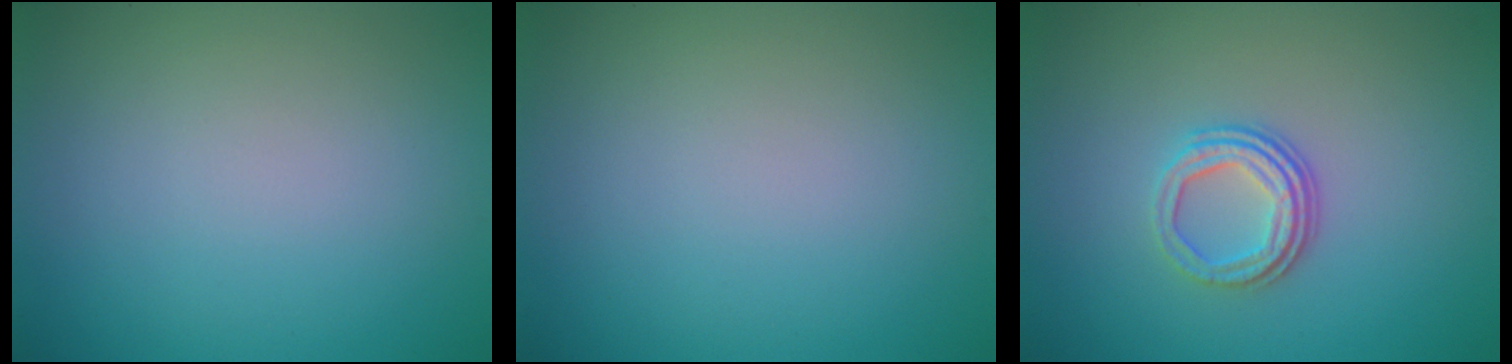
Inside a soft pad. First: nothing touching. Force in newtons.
{"total": 0.0}
{"total": 3.0, "press": 2.3, "slide": 2.0}